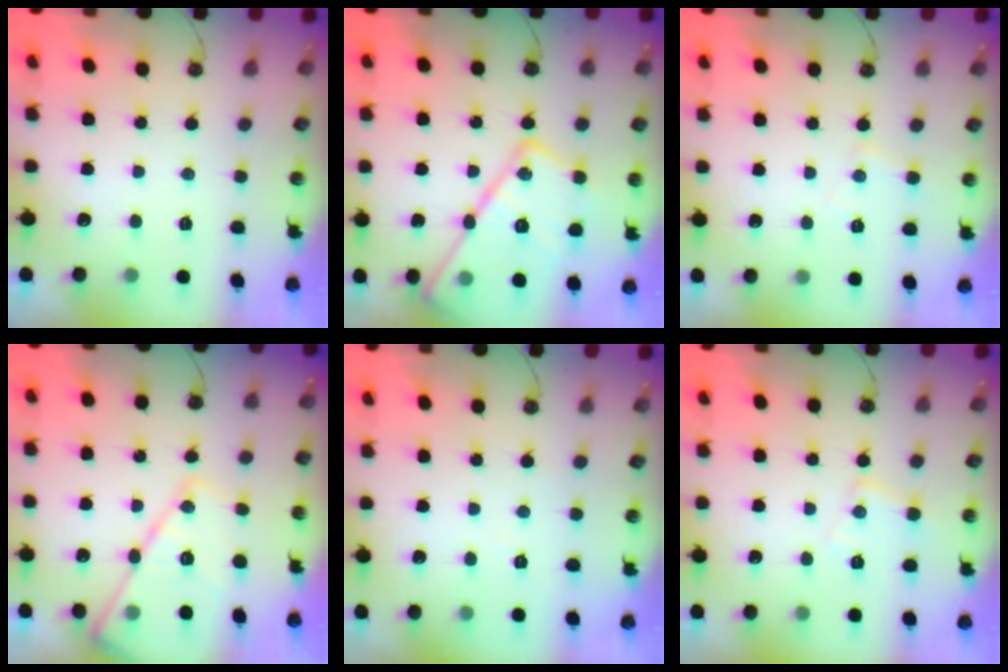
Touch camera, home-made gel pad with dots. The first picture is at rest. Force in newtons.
{"total": 24.7, "press": 24.5, "slide": 2.7}
{"total": 5.0, "press": 5.0, "slide": 0.7}
{"total": 16.1, "press": 16.1, "slide": 0.8}
{"total": 3.2, "press": 3.2, "slide": 0.5}
{"total": 7.1, "press": 7.0, "slide": 0.4}